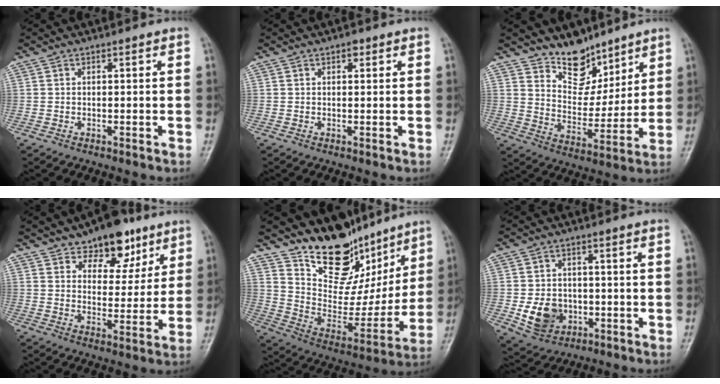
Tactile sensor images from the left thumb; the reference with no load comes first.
{"total": 1.2, "force": [0.7, 0.7, 0.8], "torque": [-0.004, 0.000, 0.006]}
{"total": 11.5, "force": [9.2, 6.2, 3.0], "torque": [-0.009, -0.076, 0.168]}
{"total": 11.6, "force": [7.6, 6.4, 6.1], "torque": [-0.044, -0.039, 0.114]}
{"total": 19.0, "force": [13.9, 9.9, 8.3], "torque": [-0.060, -0.084, 0.239]}
{"total": 8.3, "force": [-2.0, 6.7, 4.4], "torque": [-0.050, 0.005, -0.026]}